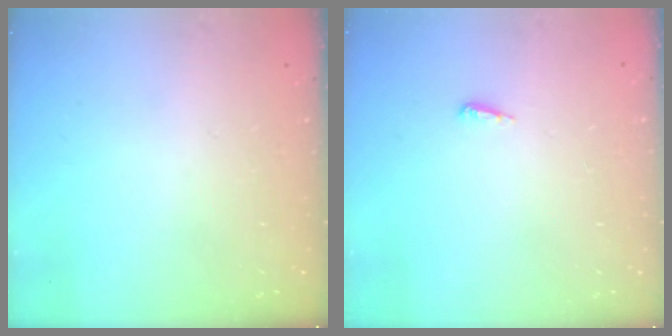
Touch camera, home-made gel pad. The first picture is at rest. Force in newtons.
{"total": 3.6, "press": 3.5, "slide": 0.6}